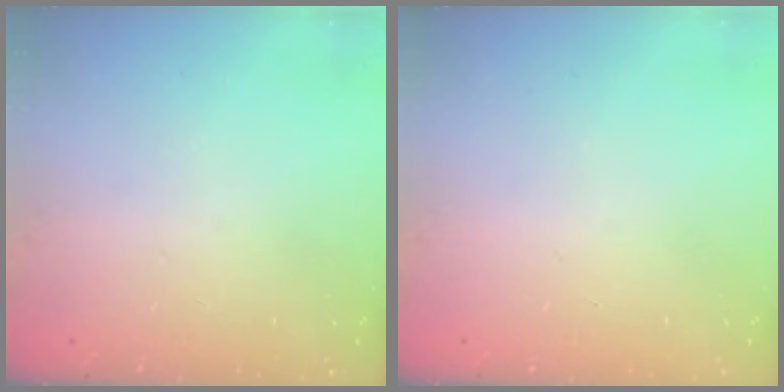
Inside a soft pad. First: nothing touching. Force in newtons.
{"total": 0.0}